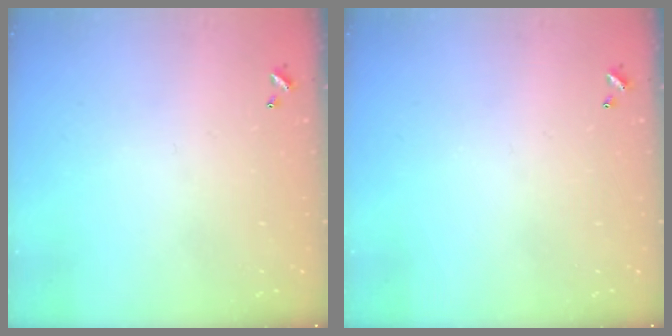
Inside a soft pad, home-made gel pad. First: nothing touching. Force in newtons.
{"total": 0.0}